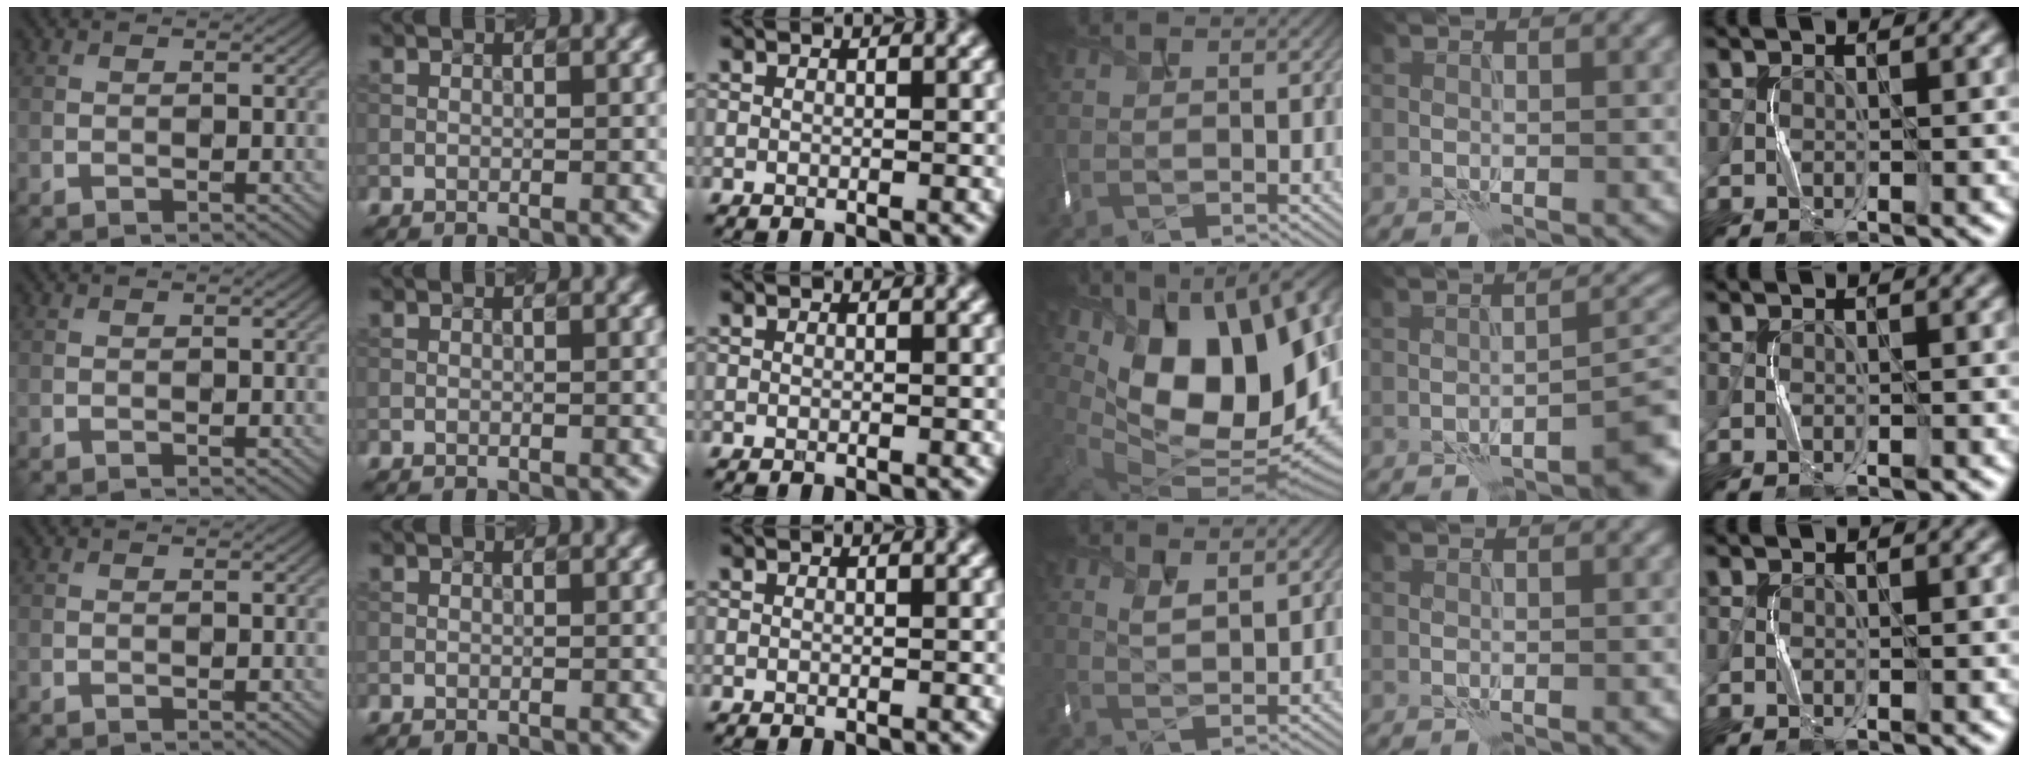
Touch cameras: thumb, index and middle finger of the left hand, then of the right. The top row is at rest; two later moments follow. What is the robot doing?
{"motion": "shake", "object": "tambourine"}